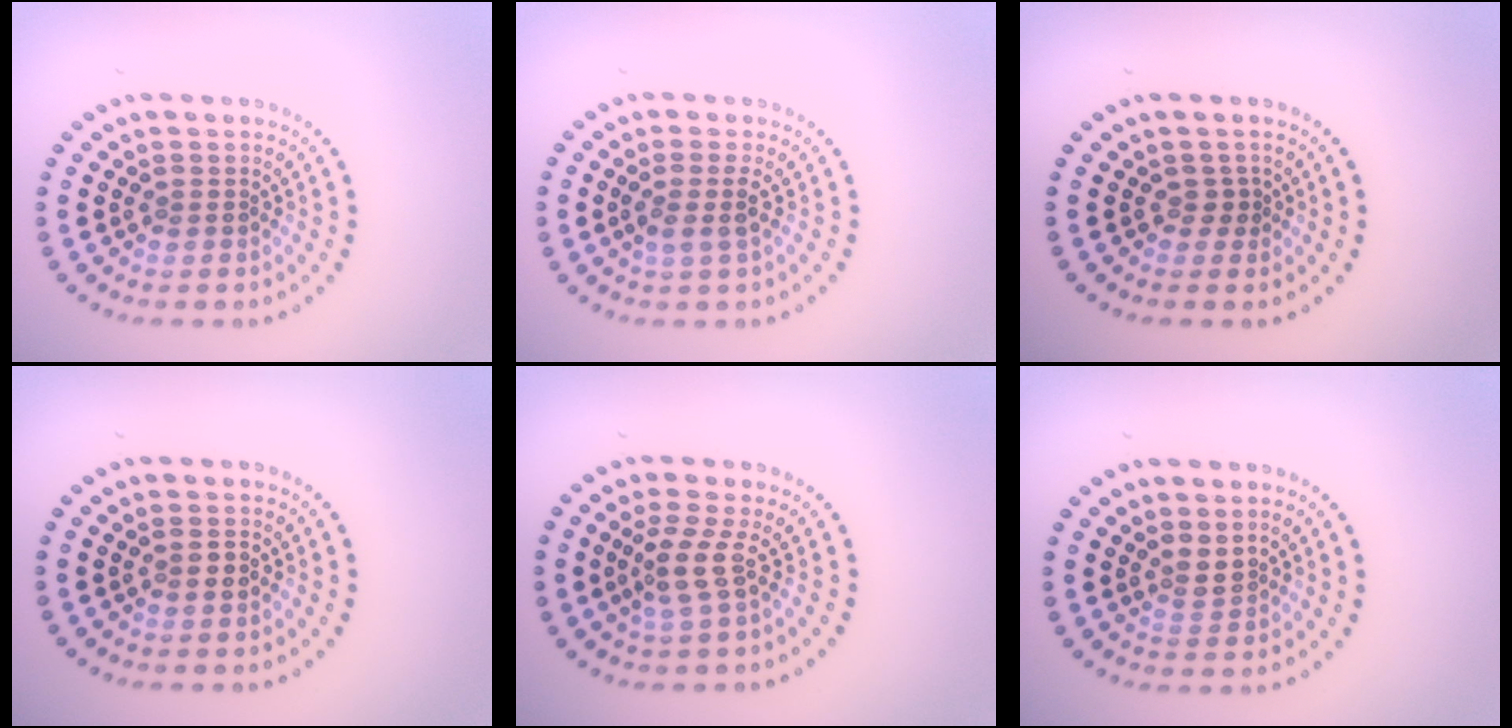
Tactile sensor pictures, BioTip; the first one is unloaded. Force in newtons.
{"total": 1.8, "press": 1.5, "slide": 1.1}
{"total": 0.9, "press": 0.8, "slide": 0.5}
{"total": 1.0, "press": 1.0, "slide": 0.2}
{"total": 2.4, "press": 1.6, "slide": 1.7}
{"total": 1.7, "press": 1.3, "slide": 1.2}